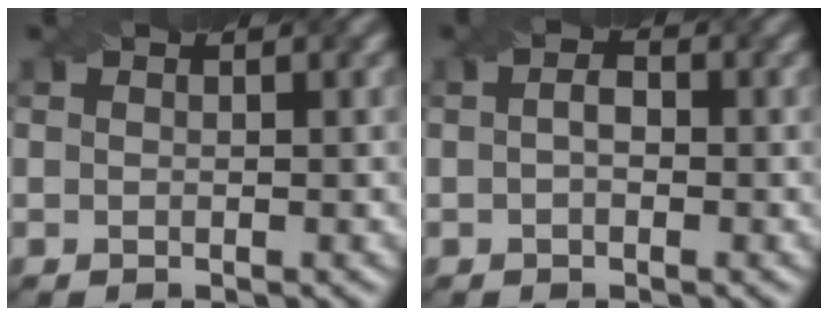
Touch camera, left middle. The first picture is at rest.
{"total": 1.4, "force": [-0.4, 1.1, 0.7], "torque": [0.004, 0.002, -0.008]}